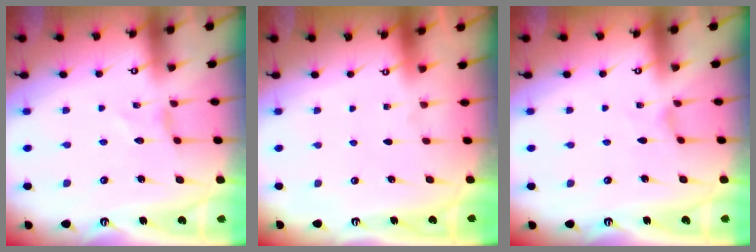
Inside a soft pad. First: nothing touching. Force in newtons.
{"total": 0.0}
{"total": 0.9, "press": 0.8, "slide": 0.3}